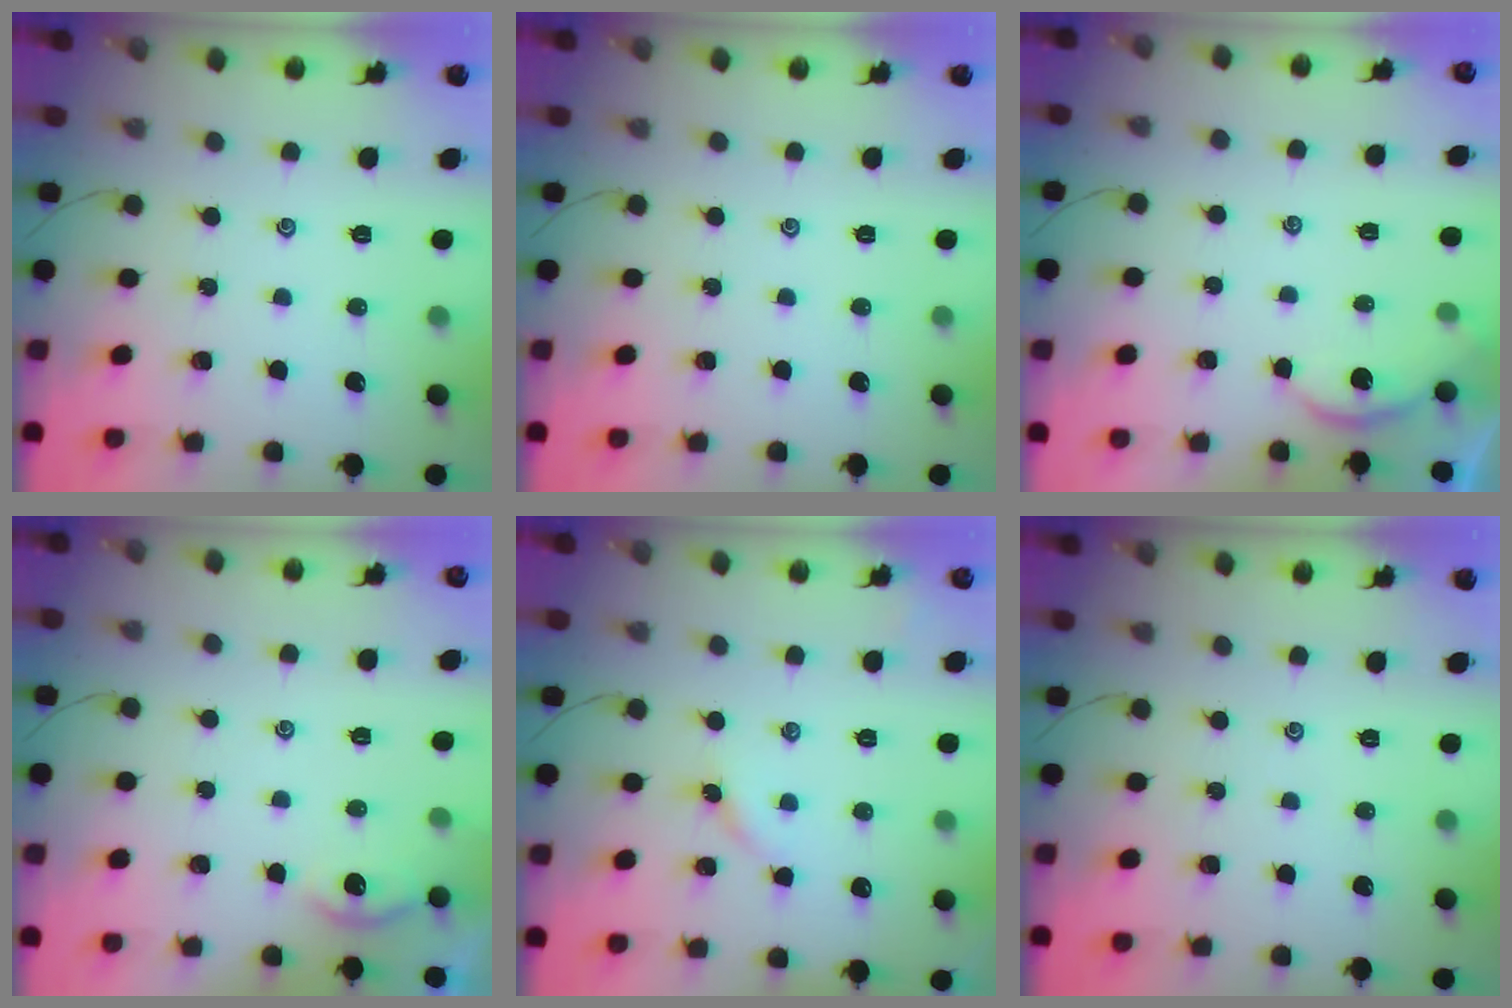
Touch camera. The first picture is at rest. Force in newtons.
{"total": 0.0}
{"total": 1.2, "press": 1.1, "slide": 0.1}
{"total": 2.6, "press": 2.6, "slide": 0.3}
{"total": 3.5, "press": 3.5, "slide": 0.5}
{"total": 0.0}